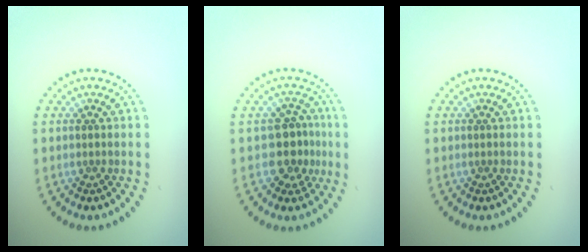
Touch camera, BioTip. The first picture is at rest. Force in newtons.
{"total": 3.3, "press": 2.9, "slide": 1.4}
{"total": 0.0}